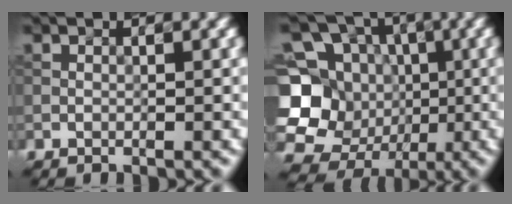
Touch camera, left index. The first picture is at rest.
{"total": 12.6, "force": [-1.4, 11.6, 4.7], "torque": [-0.131, 0.012, -0.034]}